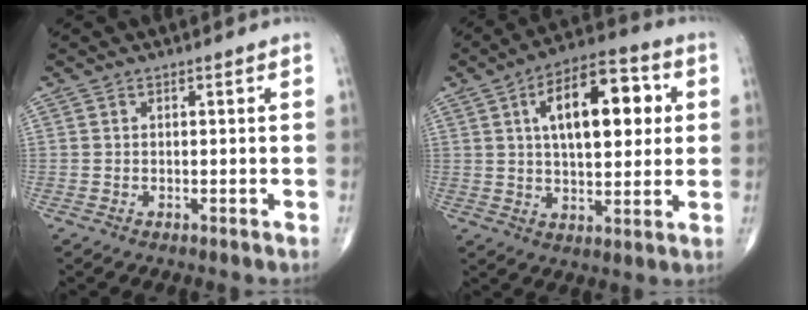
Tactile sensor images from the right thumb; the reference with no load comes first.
{"total": 16.6, "force": [4.1, 7.9, 14.0], "torque": [-0.193, 0.010, 0.059]}